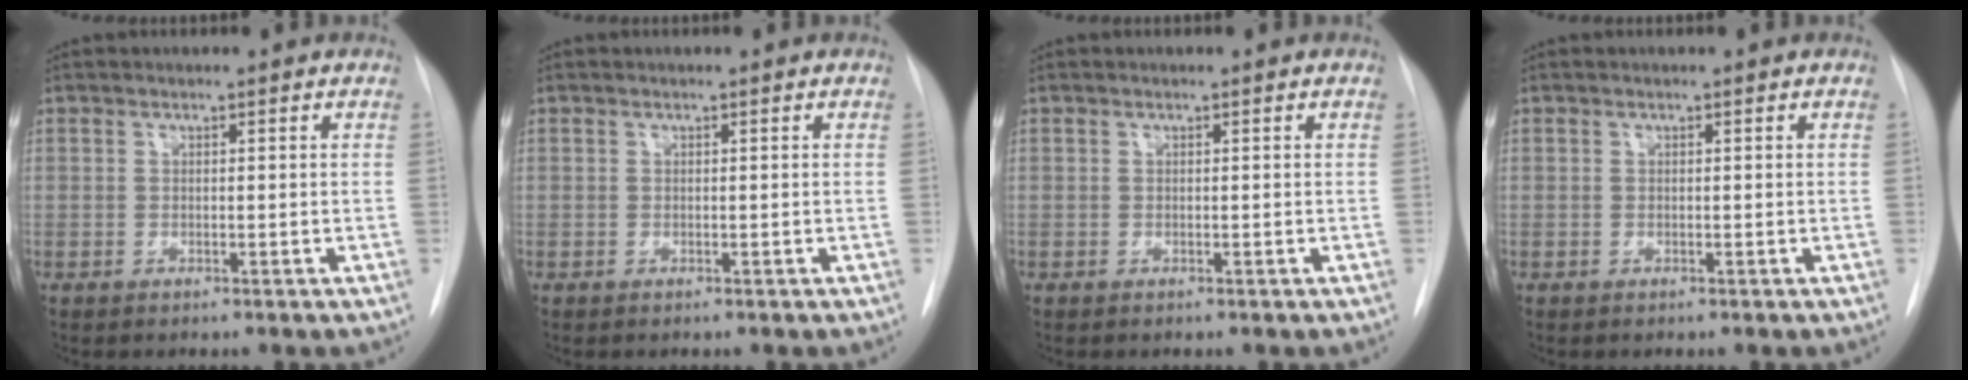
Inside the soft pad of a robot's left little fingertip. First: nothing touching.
{"total": 0.0}
{"total": 0.0}
{"total": 0.0}